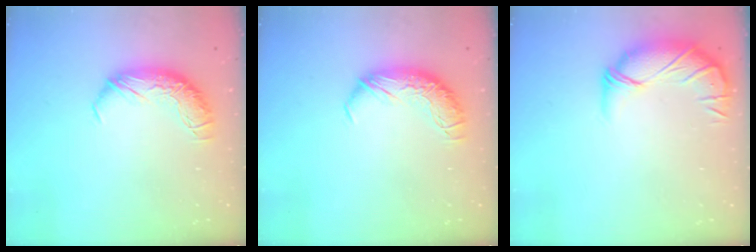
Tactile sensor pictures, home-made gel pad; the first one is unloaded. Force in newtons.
{"total": 0.0}
{"total": 4.1, "press": 3.4, "slide": 2.1}